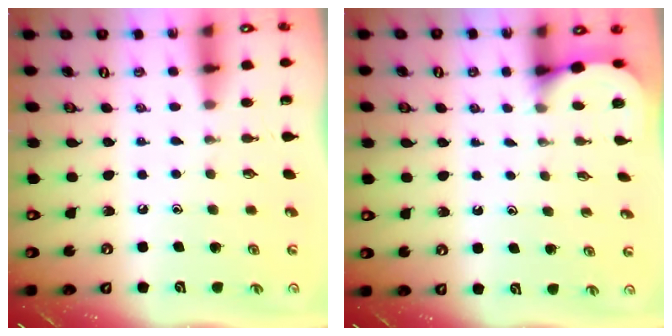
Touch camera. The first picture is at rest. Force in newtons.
{"total": 2.6, "press": 2.6, "slide": 0.2}